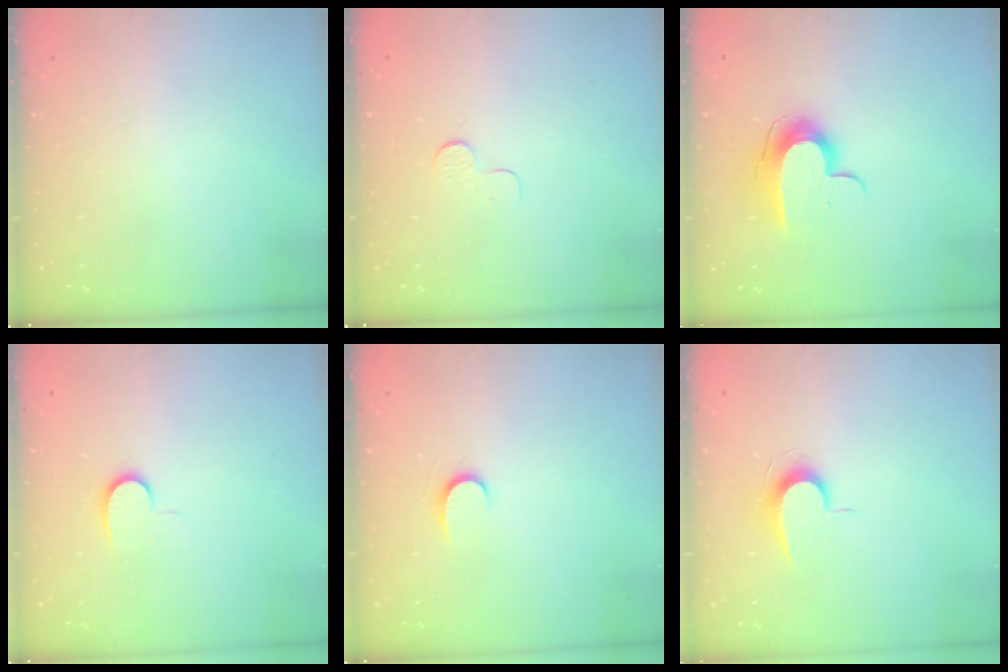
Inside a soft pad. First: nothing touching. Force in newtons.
{"total": 3.7, "press": 3.7, "slide": 0.4}
{"total": 10.1, "press": 10.0, "slide": 1.0}
{"total": 6.4, "press": 6.3, "slide": 0.7}
{"total": 4.9, "press": 4.8, "slide": 0.5}
{"total": 7.1, "press": 7.0, "slide": 0.7}